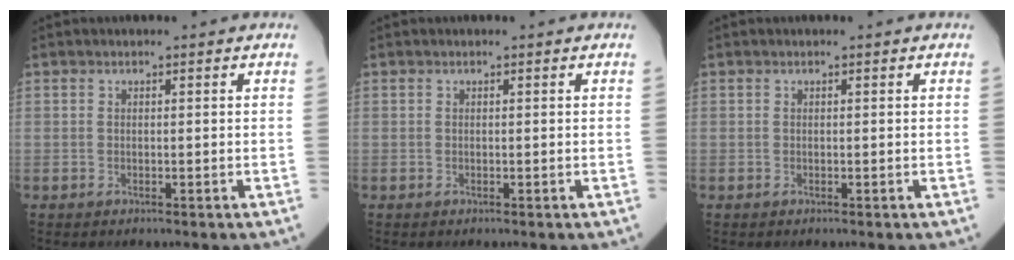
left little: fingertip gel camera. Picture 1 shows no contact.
{"total": 0.0}
{"total": 0.0}